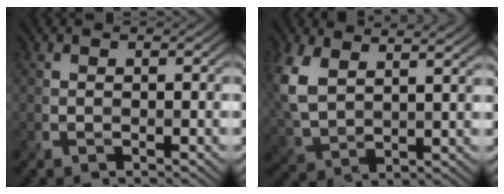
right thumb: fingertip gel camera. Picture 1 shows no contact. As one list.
[{"total": 9.5, "force": [4.9, 4.6, 6.7], "torque": [-0.191, 0.000, 0.097]}]